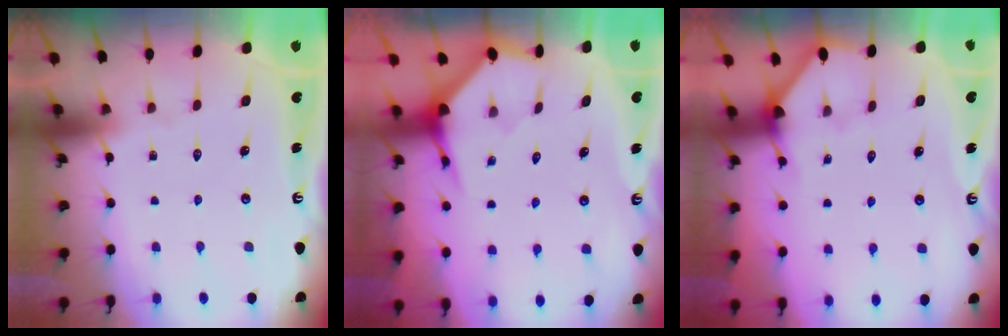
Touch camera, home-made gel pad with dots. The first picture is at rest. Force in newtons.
{"total": 3.9, "press": 3.9, "slide": 0.5}
{"total": 2.6, "press": 2.6, "slide": 0.4}